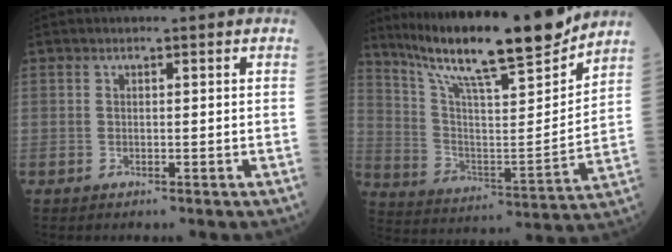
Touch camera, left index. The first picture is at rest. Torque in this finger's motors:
{"motor_torque": [1.23, -0.91, 0.69, 0.19]}